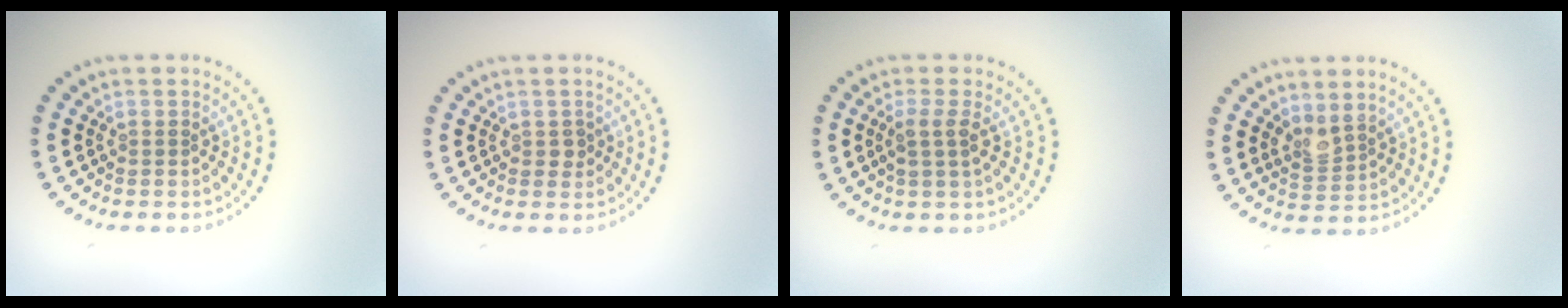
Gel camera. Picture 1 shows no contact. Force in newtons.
{"total": 0.9, "press": 0.9, "slide": 0.2}
{"total": 1.7, "press": 1.3, "slide": 1.0}
{"total": 2.1, "press": 1.8, "slide": 1.1}